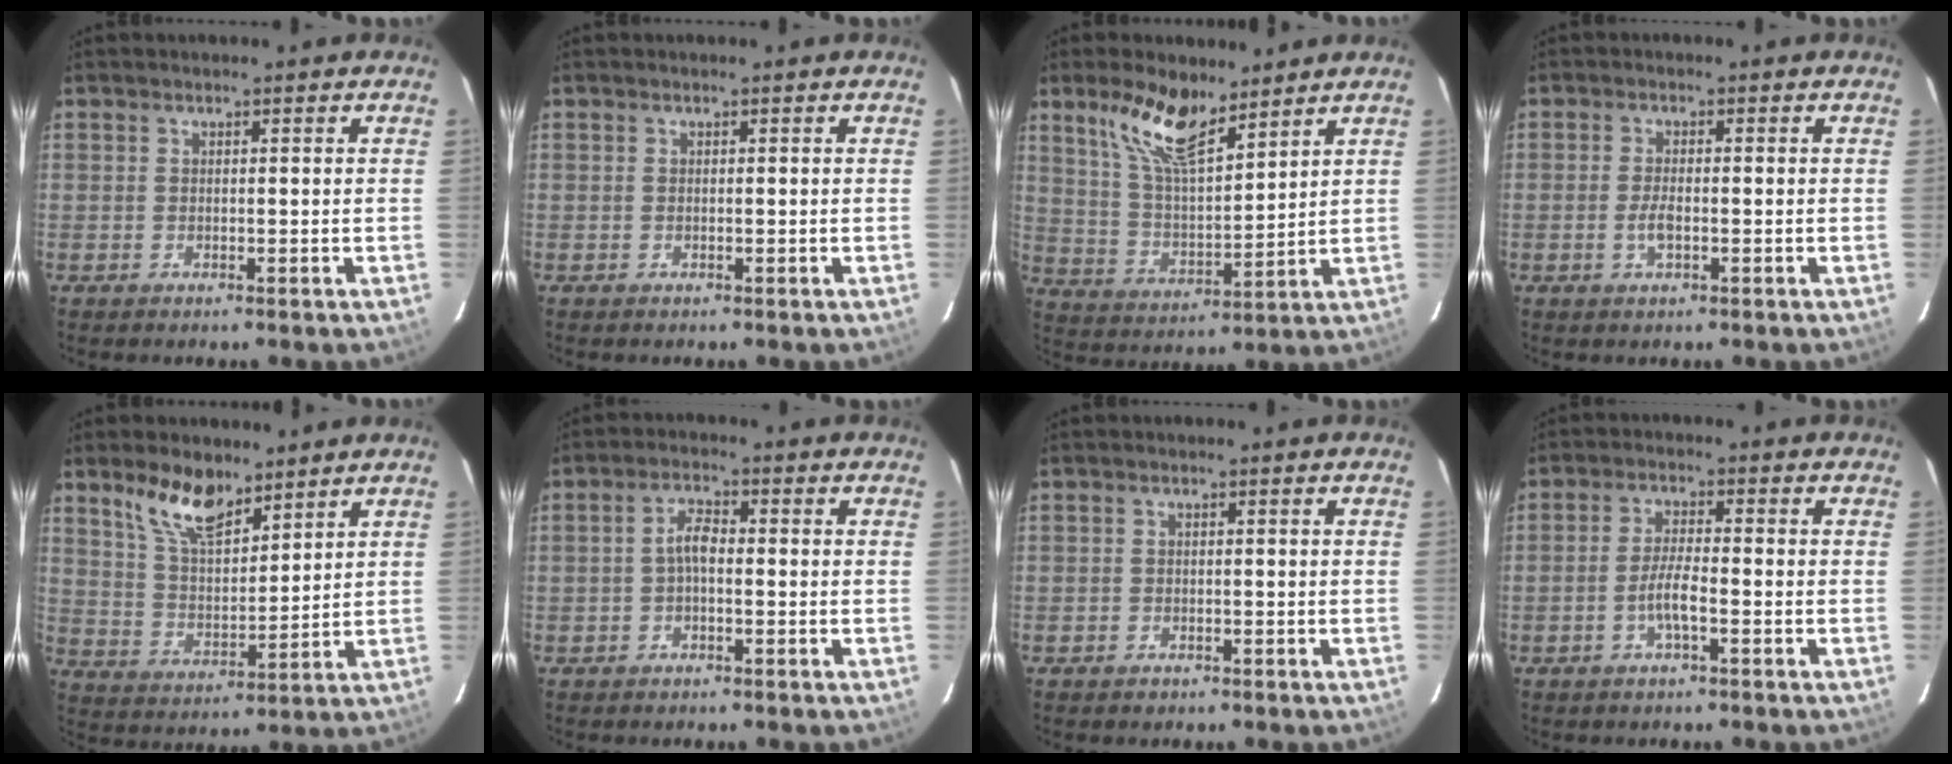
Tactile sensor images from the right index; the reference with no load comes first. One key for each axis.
{"total": 0.0}
{"total": 12.1, "fx": 8.5, "fy": 3.9, "fz": 7.6, "tx": -0.147, "ty": 0.009, "tz": 0.168}
{"total": 2.8, "fx": -0.9, "fy": 0.9, "fz": 2.4, "tx": -0.053, "ty": -0.001, "tz": -0.018}
{"total": 10.2, "fx": 7.4, "fy": 4.1, "fz": 5.7, "tx": -0.102, "ty": 0.005, "tz": 0.145}
{"total": 2.9, "fx": -0.7, "fy": 1.1, "fz": 2.5, "tx": -0.053, "ty": 0.011, "tz": -0.014}
{"total": 1.2, "fx": -0.9, "fy": 0.9, "fz": 0.2, "tx": -0.003, "ty": 0.003, "tz": -0.012}
{"total": 3.9, "fx": -1.9, "fy": 0.4, "fz": 3.4, "tx": -0.072, "ty": 0.001, "tz": -0.037}